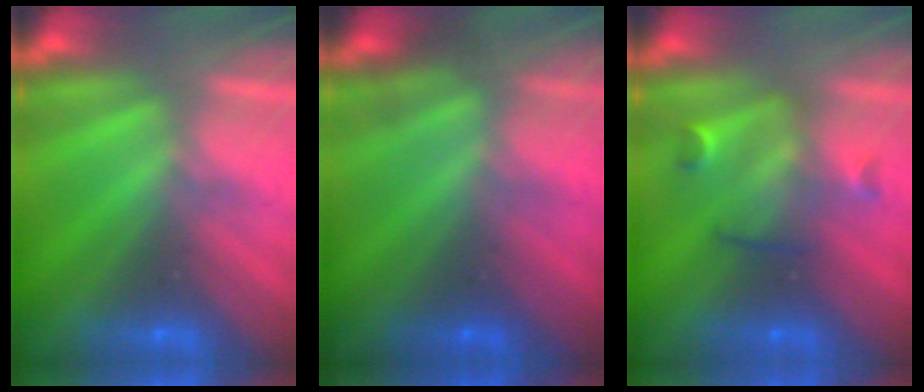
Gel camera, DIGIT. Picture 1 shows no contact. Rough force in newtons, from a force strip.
{"total": 4.7}
{"total": 3.0}